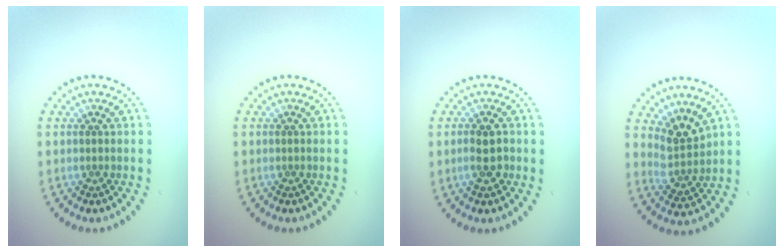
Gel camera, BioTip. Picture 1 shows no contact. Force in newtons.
{"total": 0.0}
{"total": 2.4, "press": 2.3, "slide": 0.7}
{"total": 3.0, "press": 2.2, "slide": 2.0}